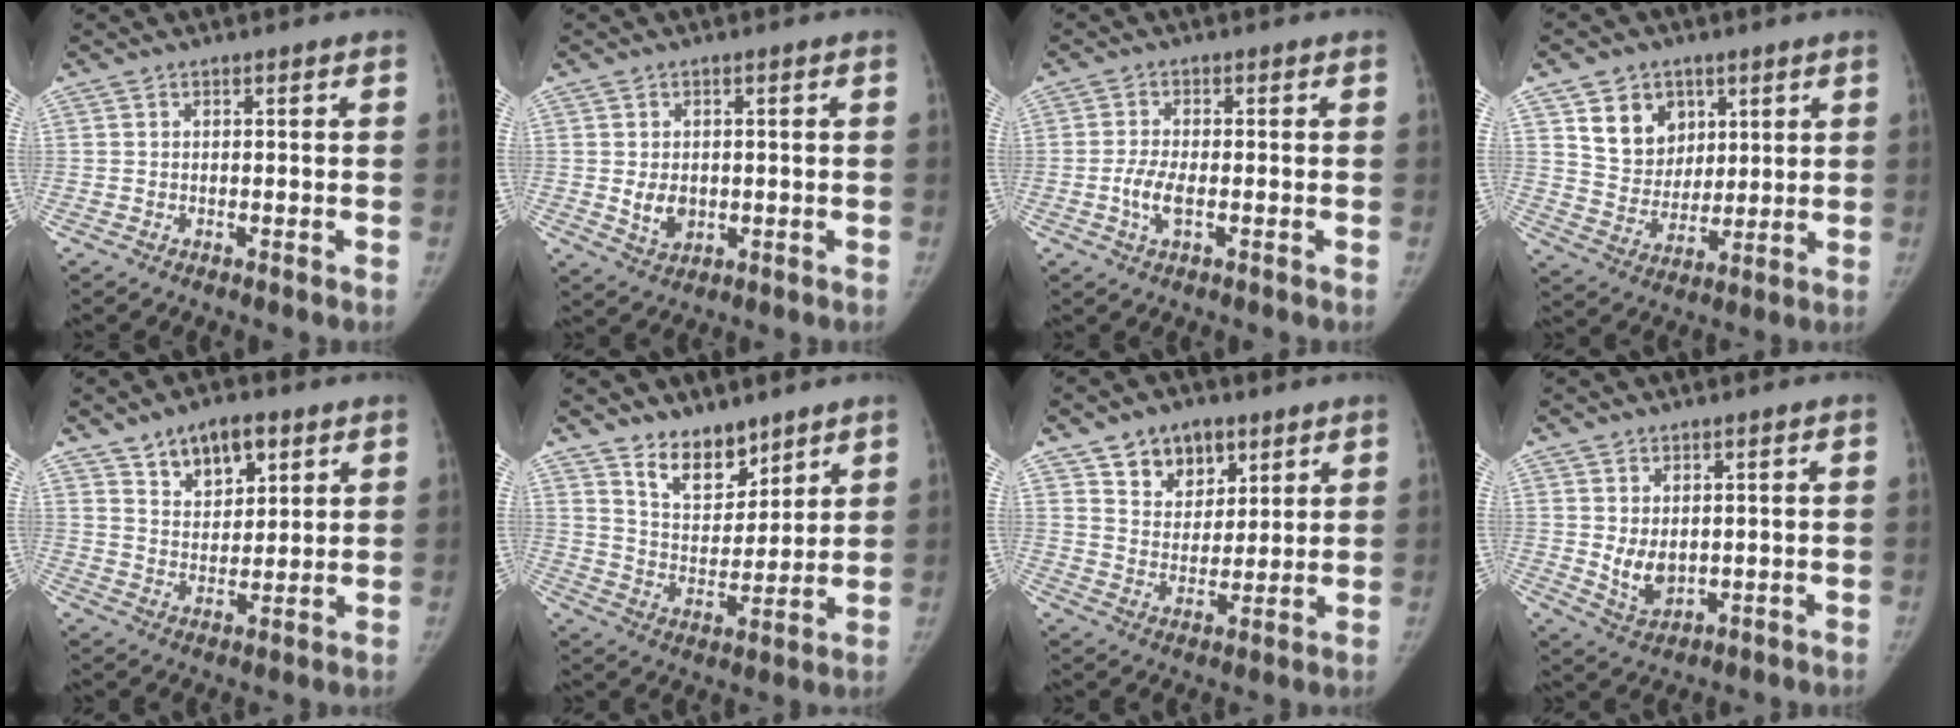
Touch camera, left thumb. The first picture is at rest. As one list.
[{"total": 4.5, "force": [-0.2, 3.4, 2.9], "torque": [-0.034, -0.006, 0.005]}, {"total": 4.2, "force": [-1.1, 1.6, 3.6], "torque": [-0.080, 0.004, -0.024]}, {"total": 11.0, "force": [5.1, 8.9, 4.1], "torque": [-0.037, -0.028, 0.100]}, {"total": 9.6, "force": [5.6, 5.4, 5.7], "torque": [-0.057, -0.033, 0.094]}, {"total": 10.1, "force": [7.6, 5.1, 4.2], "torque": [-0.036, -0.063, 0.141]}, {"total": 10.2, "force": [6.0, 6.9, 4.5], "torque": [-0.033, -0.033, 0.102]}, {"total": 5.4, "force": [0.6, 3.7, 3.8], "torque": [-0.052, -0.018, 0.027]}]